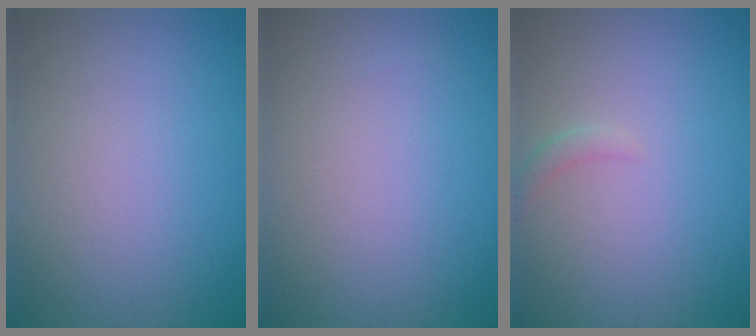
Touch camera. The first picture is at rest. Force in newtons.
{"total": 0.0}
{"total": 0.9, "press": 0.8, "slide": 0.1}